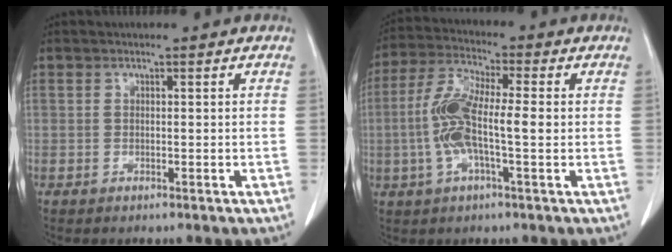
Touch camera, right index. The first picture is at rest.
{"total": 9.7, "force": [-0.7, 1.9, 9.5], "torque": [-0.204, 0.018, -0.019]}